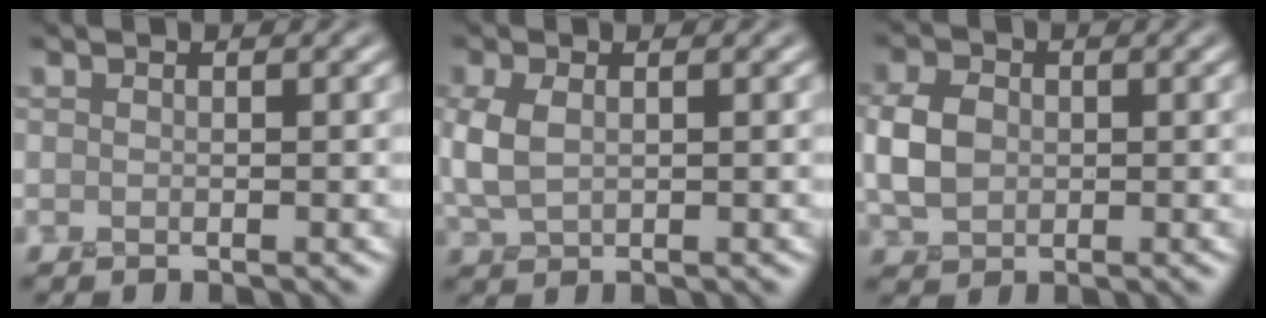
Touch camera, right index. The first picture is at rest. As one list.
[{"total": 3.1, "force": [0.5, 1.9, 2.4], "torque": [-0.069, 0.005, 0.010]}, {"total": 4.0, "force": [0.1, 3.1, 2.5], "torque": [-0.062, 0.005, -0.004]}]